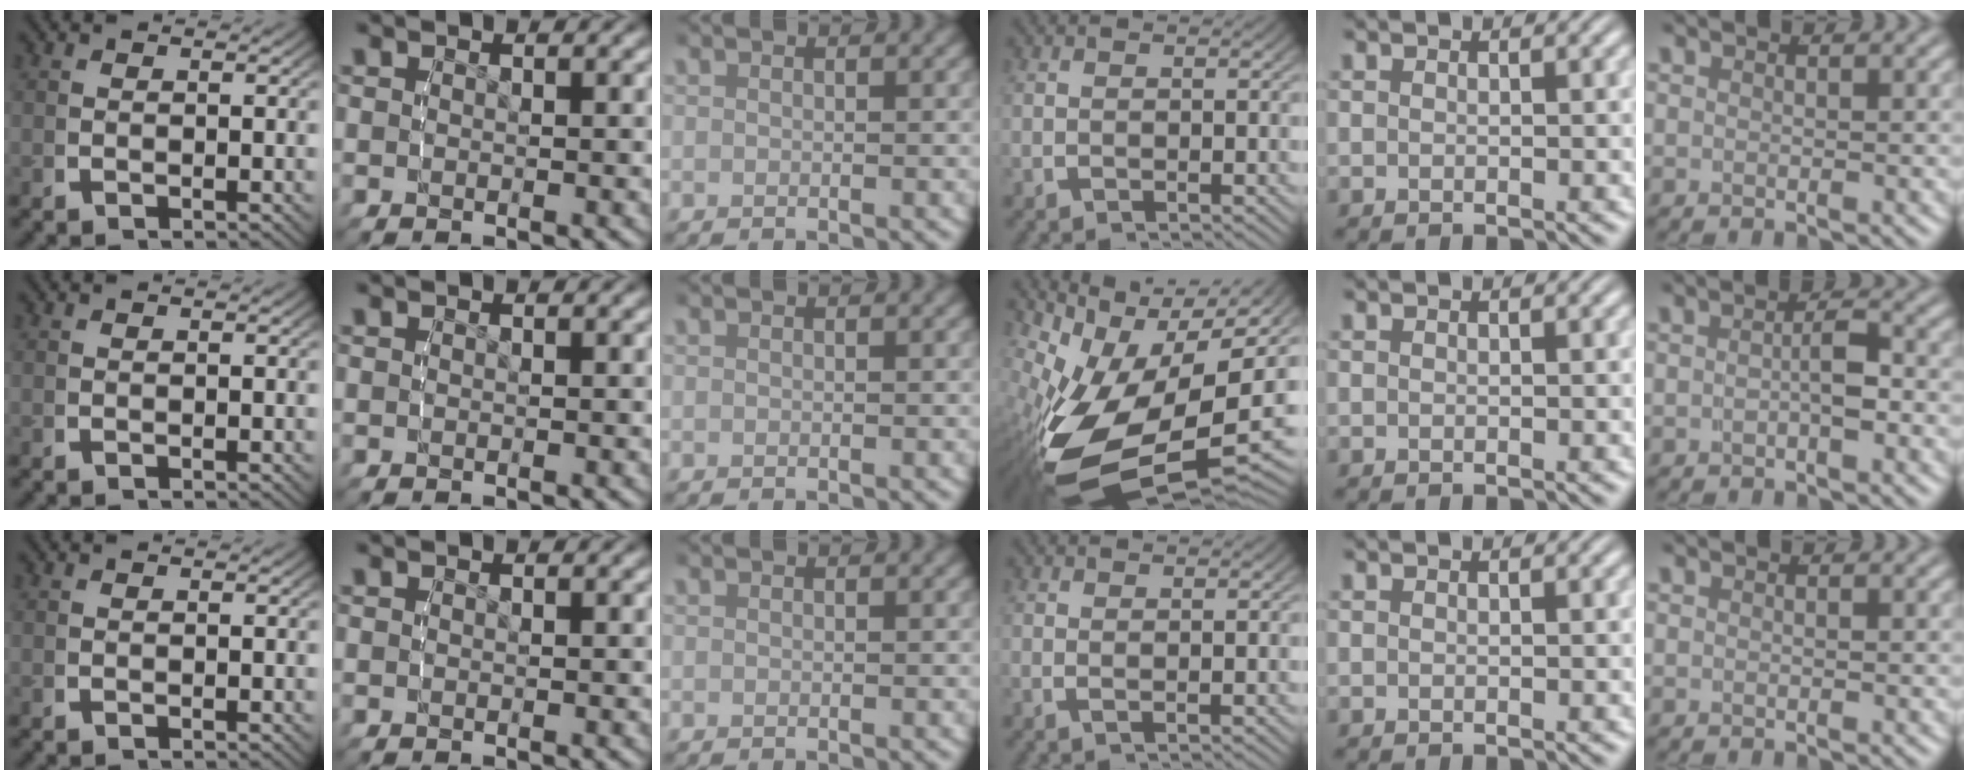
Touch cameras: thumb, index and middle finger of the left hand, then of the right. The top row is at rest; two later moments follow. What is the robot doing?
{"motion": "lift_and_place", "object": "button"}